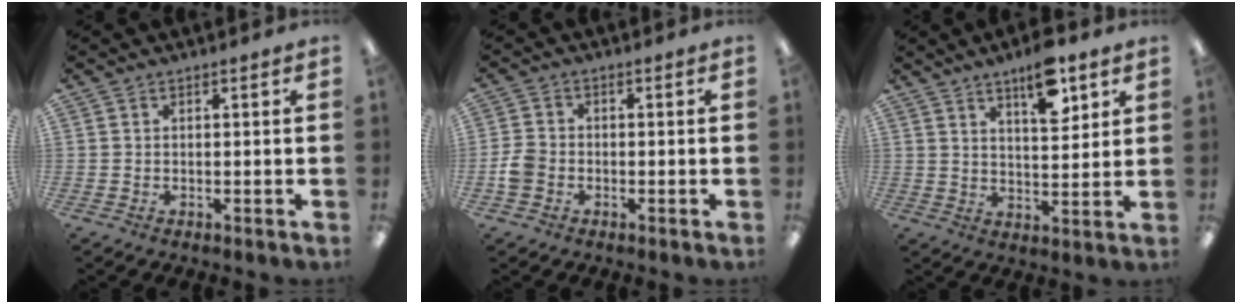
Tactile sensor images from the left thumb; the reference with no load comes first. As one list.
[{"total": 4.3, "force": [-1.5, 3.4, 2.1], "torque": [-0.040, 0.010, -0.027]}, {"total": 10.5, "force": [6.7, 3.9, 7.0], "torque": [-0.094, -0.036, 0.110]}]